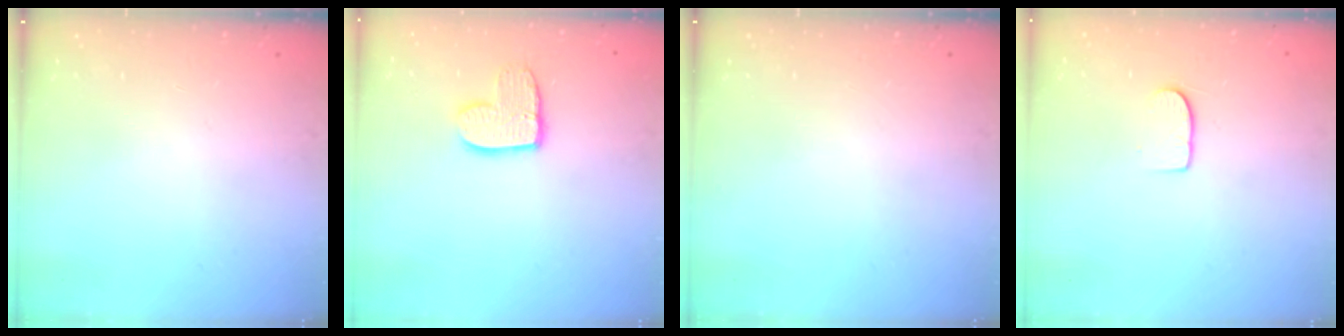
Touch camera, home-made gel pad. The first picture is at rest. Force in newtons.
{"total": 9.2, "press": 9.2, "slide": 0.2}
{"total": 0.0}
{"total": 6.6, "press": 6.6, "slide": 0.7}